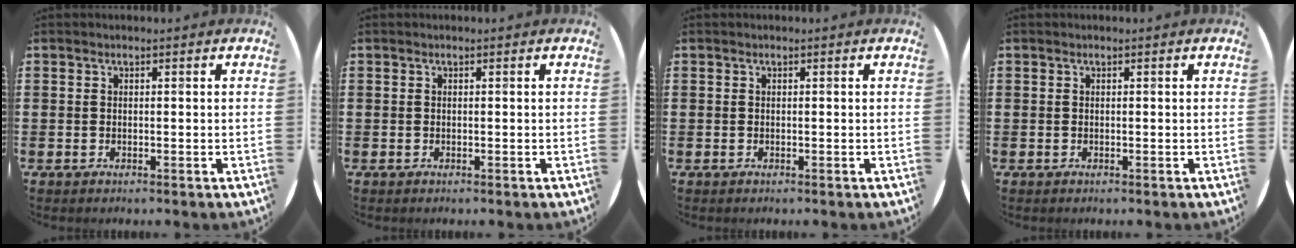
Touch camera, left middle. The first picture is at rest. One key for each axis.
{"total": 0.0}
{"total": 0.0}
{"total": 0.0}